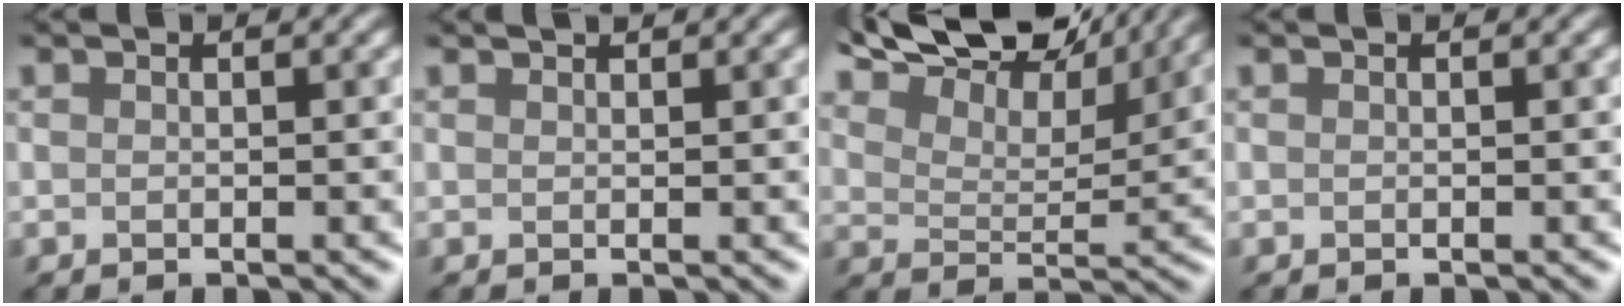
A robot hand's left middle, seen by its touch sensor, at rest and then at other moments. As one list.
[{"total": 0.8, "force": [0.8, -0.2, 0.1], "torque": [-0.013, 0.007, 0.007]}, {"total": 11.1, "force": [10.2, 1.8, 3.9], "torque": [-0.098, 0.010, 0.155]}, {"total": 0.0}]